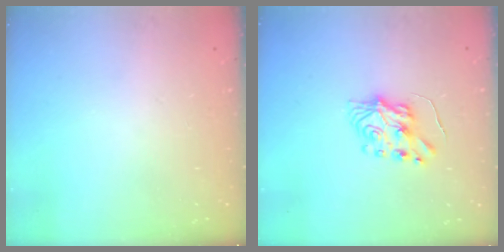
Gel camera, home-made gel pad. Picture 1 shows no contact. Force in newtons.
{"total": 7.3, "press": 7.3, "slide": 0.7}